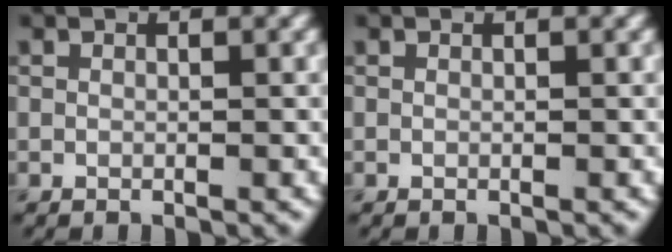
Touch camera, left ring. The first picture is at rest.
{"total": 0.0}